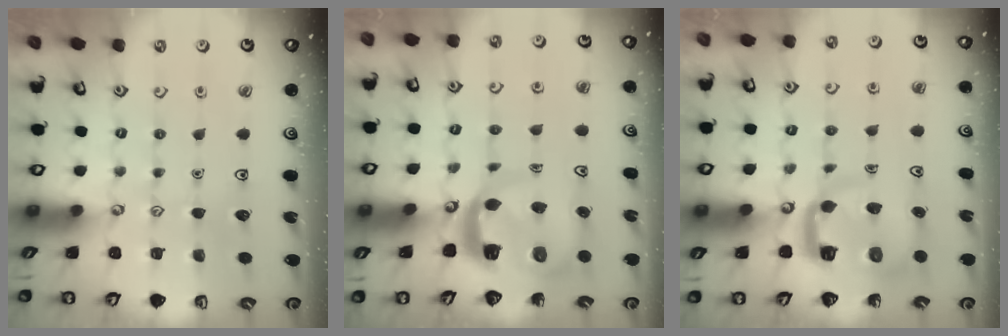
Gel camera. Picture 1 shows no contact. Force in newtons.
{"total": 7.1, "press": 7.0, "slide": 0.7}
{"total": 7.8, "press": 7.7, "slide": 1.0}